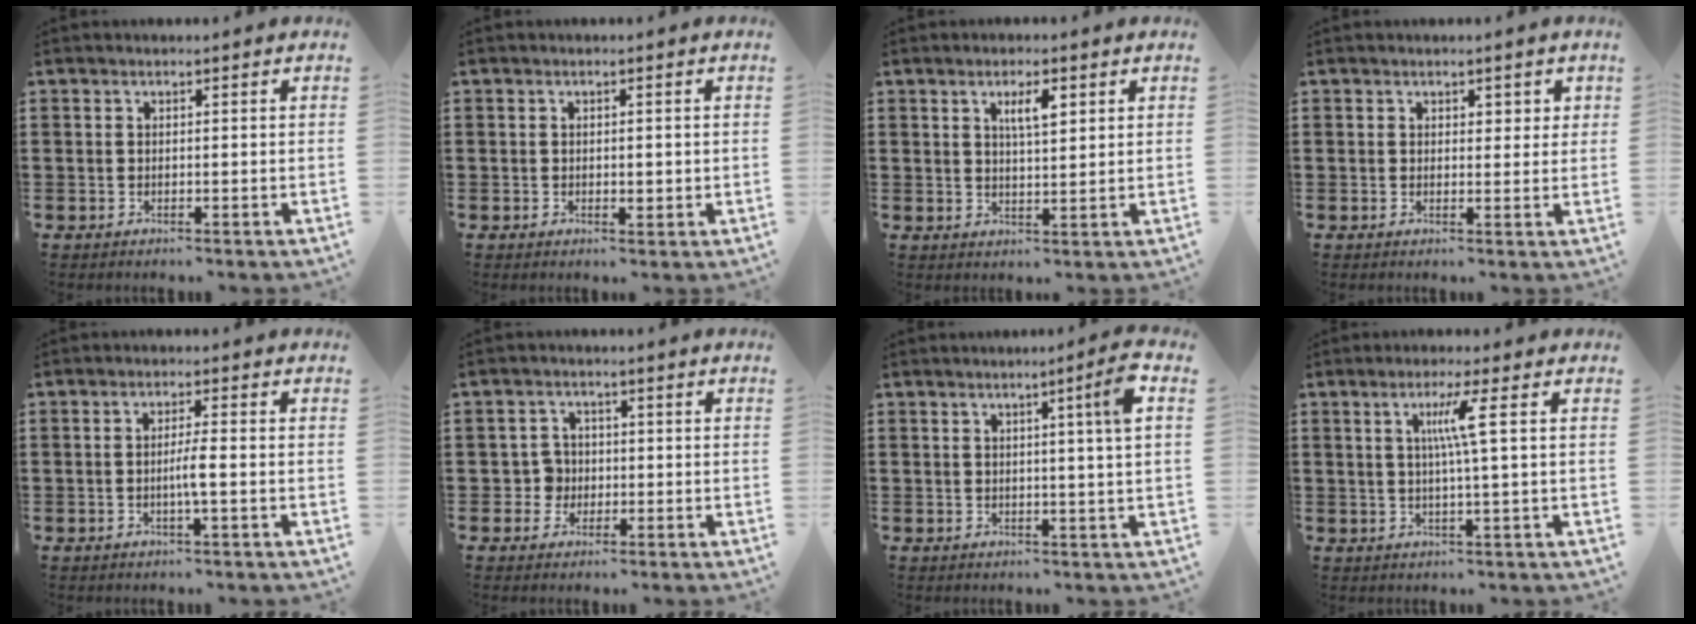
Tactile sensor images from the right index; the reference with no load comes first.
{"total": 1.2, "force": [0.0, 0.9, 0.8], "torque": [-0.015, 0.007, -0.001]}
{"total": 3.7, "force": [1.6, 1.0, 3.1], "torque": [-0.058, 0.003, 0.023]}
{"total": 1.5, "force": [0.9, 1.1, 0.3], "torque": [-0.002, 0.005, 0.015]}
{"total": 2.8, "force": [-0.7, -0.1, 2.8], "torque": [-0.050, -0.004, -0.014]}
{"total": 3.4, "force": [-0.8, 3.2, 1.1], "torque": [-0.032, 0.004, -0.017]}
{"total": 4.6, "force": [1.6, -0.8, 4.3], "torque": [-0.066, -0.014, 0.019]}
{"total": 4.8, "force": [1.0, -0.7, 4.7], "torque": [-0.090, -0.003, 0.009]}